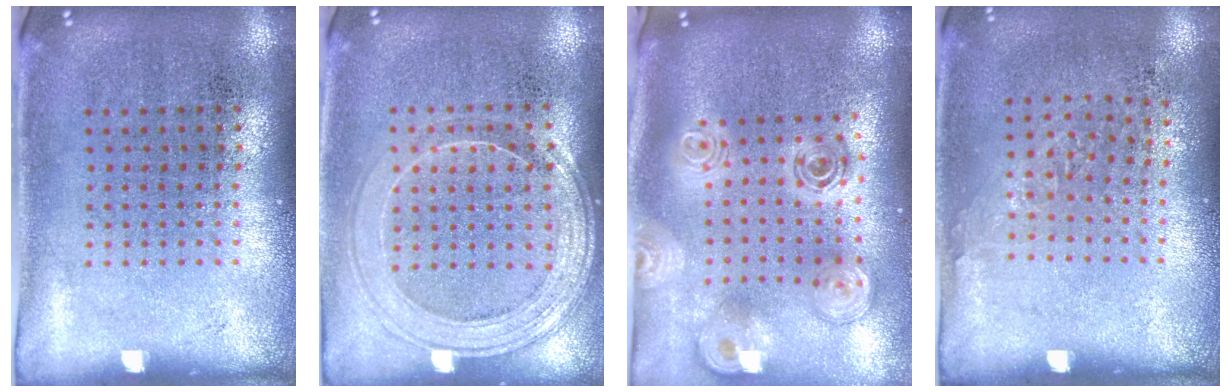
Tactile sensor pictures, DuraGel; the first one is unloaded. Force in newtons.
{"total": 1.6, "press": 1.5, "slide": 0.6}
{"total": 2.7, "press": 1.9, "slide": 1.9}
{"total": 1.0, "press": 0.7, "slide": 0.6}